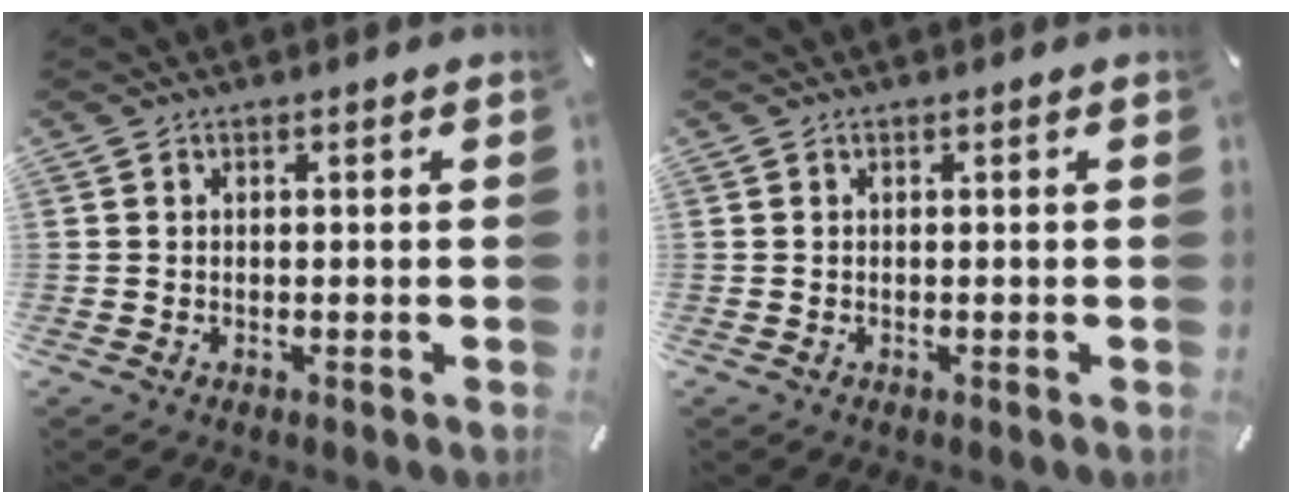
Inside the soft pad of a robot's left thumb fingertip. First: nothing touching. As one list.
[{"total": 0.0}]